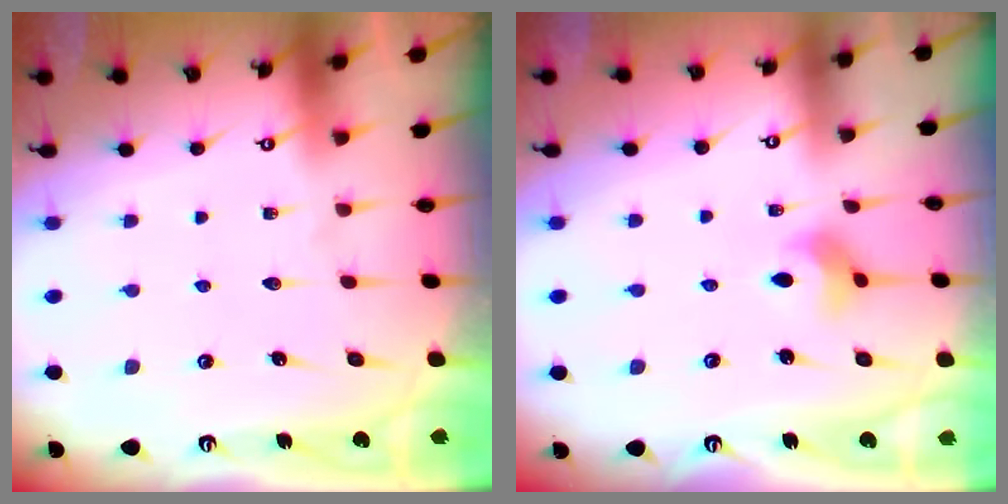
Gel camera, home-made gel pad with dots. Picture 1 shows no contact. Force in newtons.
{"total": 3.9, "press": 3.9, "slide": 0.6}